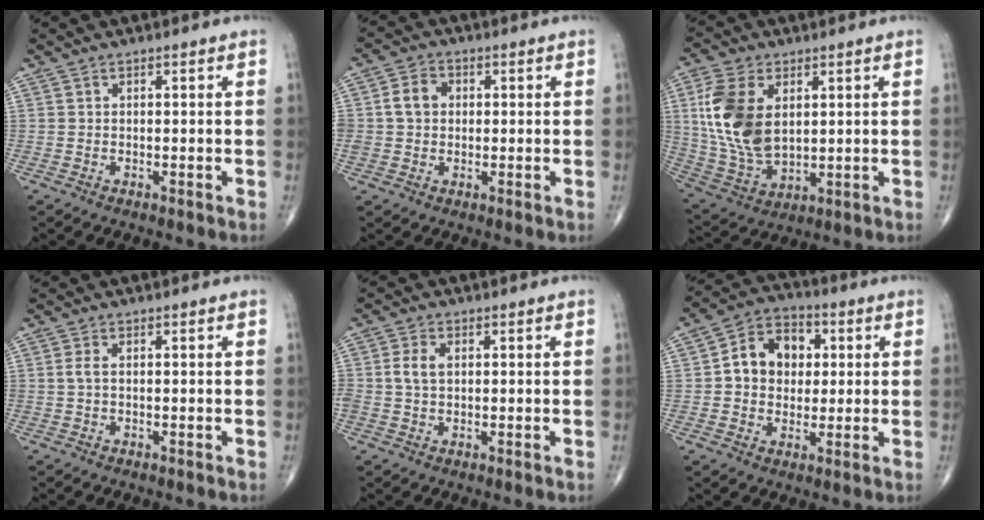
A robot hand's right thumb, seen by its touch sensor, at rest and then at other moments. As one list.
[{"total": 5.7, "force": [0.6, 4.6, 3.2], "torque": [-0.049, 0.013, 0.007]}, {"total": 15.5, "force": [3.3, 9.5, 11.9], "torque": [-0.237, -0.014, 0.073]}, {"total": 1.5, "force": [0.1, 0.6, 1.3], "torque": [-0.033, -0.001, 0.001]}, {"total": 3.6, "force": [0.4, 2.3, 2.7], "torque": [-0.063, 0.007, 0.007]}, {"total": 11.2, "force": [1.5, 8.8, 6.7], "torque": [-0.072, 0.016, 0.017]}]